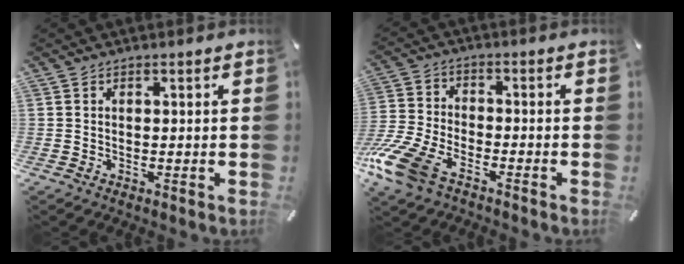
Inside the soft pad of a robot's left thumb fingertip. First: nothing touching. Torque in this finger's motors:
{"motor_torque": [0.16, 1.81, 0.92, 0.84, 0.23]}